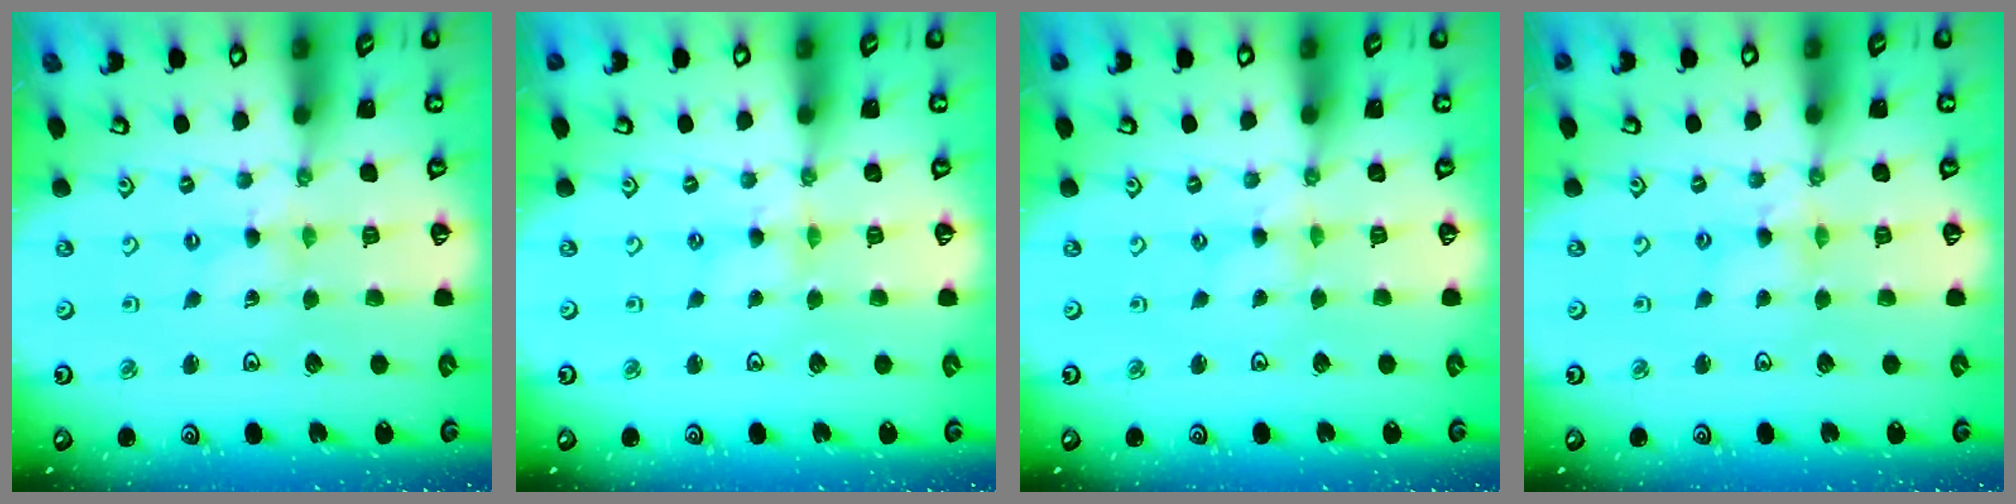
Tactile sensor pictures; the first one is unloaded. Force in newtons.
{"total": 1.7, "press": 1.7, "slide": 0.2}
{"total": 0.6, "press": 0.6, "slide": 0.2}
{"total": 3.0, "press": 3.0, "slide": 0.3}